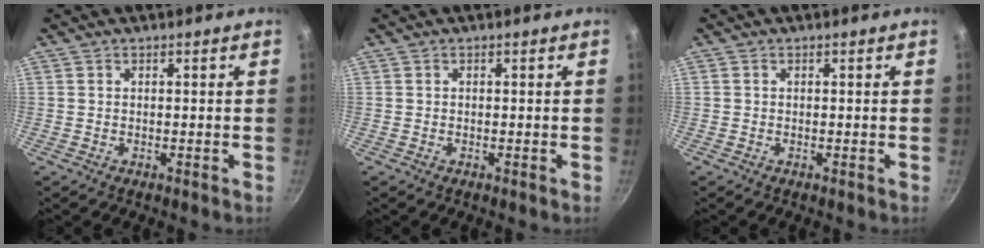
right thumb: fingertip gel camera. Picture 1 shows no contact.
{"total": 0.0}
{"total": 0.0}